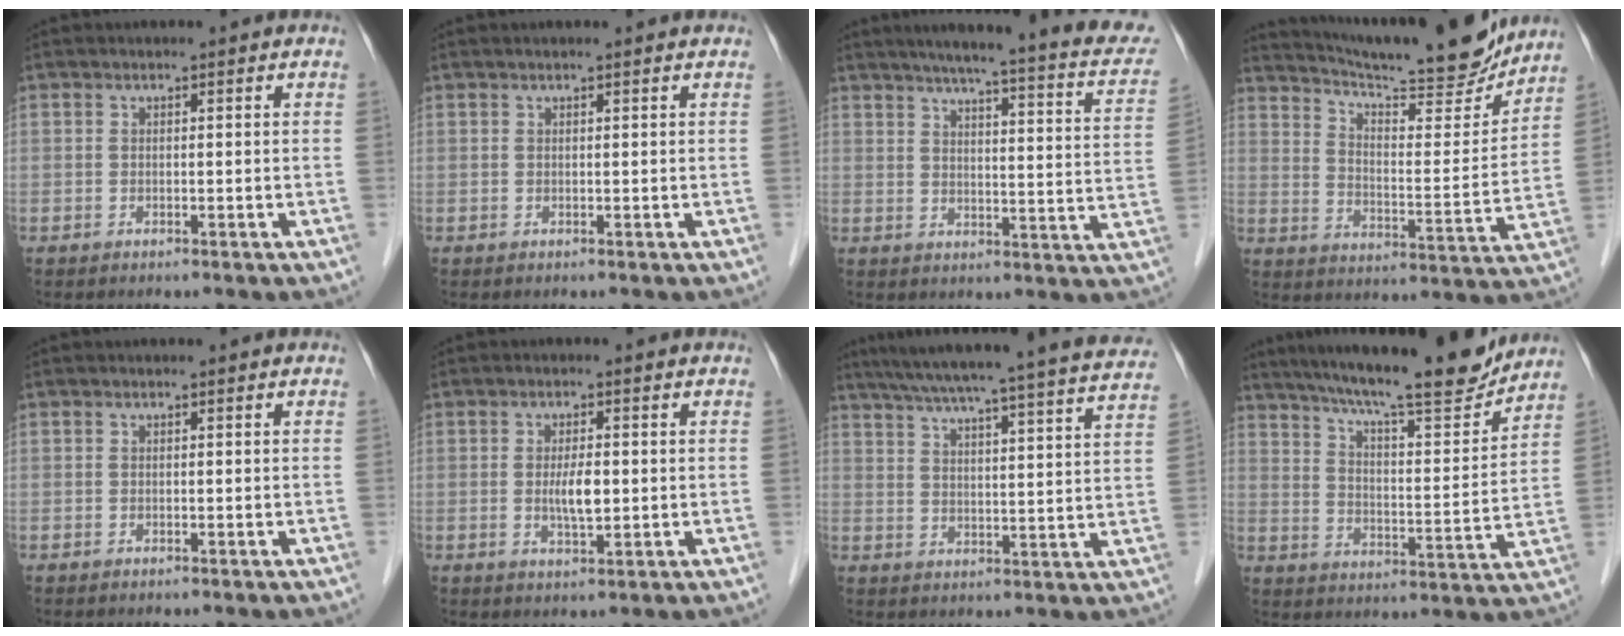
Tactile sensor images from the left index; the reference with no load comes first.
{"total": 1.7, "force": [1.4, -0.1, 0.9], "torque": [-0.010, 0.015, 0.018]}
{"total": 23.0, "force": [19.1, 2.2, 12.6], "torque": [-0.167, -0.017, 0.222]}
{"total": 20.5, "force": [18.8, 1.9, 8.0], "torque": [-0.129, -0.032, 0.266]}
{"total": 0.0}
{"total": 3.7, "force": [-0.2, 1.0, 3.6], "torque": [-0.067, -0.007, -0.002]}
{"total": 28.5, "force": [26.0, 0.1, 11.7], "torque": [-0.186, -0.039, 0.321]}
{"total": 18.3, "force": [16.2, 1.4, 8.5], "torque": [-0.139, -0.012, 0.235]}